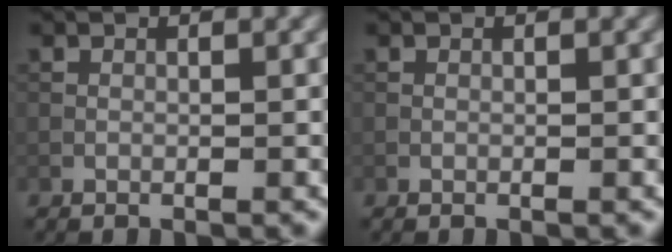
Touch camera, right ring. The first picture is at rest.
{"total": 0.0}